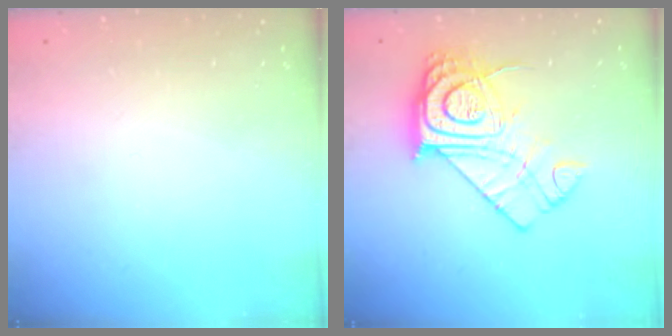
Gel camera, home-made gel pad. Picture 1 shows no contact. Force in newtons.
{"total": 19.5, "press": 19.4, "slide": 1.6}